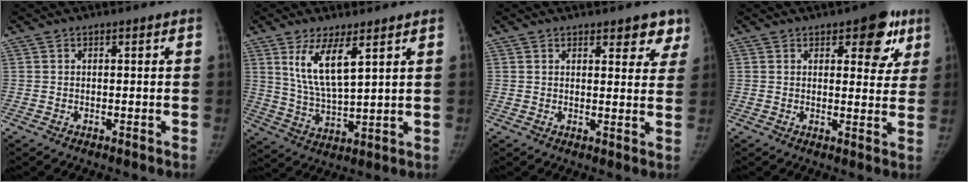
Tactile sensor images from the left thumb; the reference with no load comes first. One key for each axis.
{"total": 9.3, "fx": 4.6, "fy": 2.7, "fz": 7.6, "tx": -0.141, "ty": -0.036, "tz": 0.101}
{"total": 5.2, "fx": 3.8, "fy": 2.4, "fz": 2.5, "tx": 0.015, "ty": -0.018, "tz": 0.044}
{"total": 9.1, "fx": 4.6, "fy": 4.5, "fz": 6.5, "tx": -0.040, "ty": -0.014, "tz": 0.052}